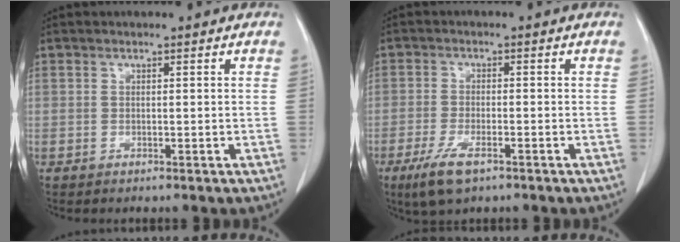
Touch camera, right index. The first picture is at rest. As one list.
[{"total": 5.9, "force": [-3.5, 1.6, 4.4], "torque": [-0.095, -0.013, -0.060]}]